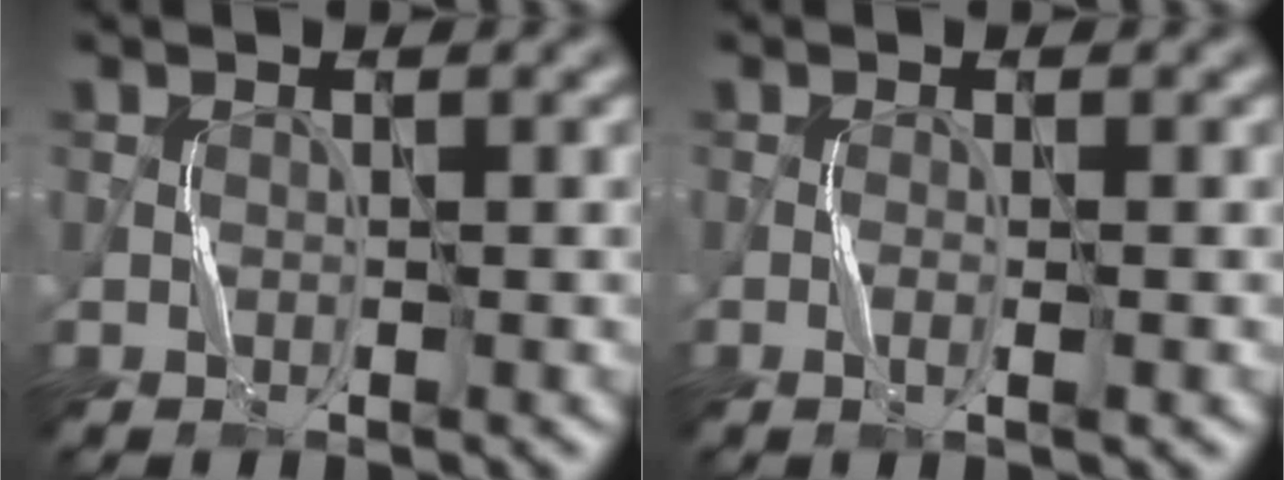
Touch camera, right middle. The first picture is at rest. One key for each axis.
{"total": 0.9, "fx": -0.3, "fy": -0.2, "fz": 0.8, "tx": -0.022, "ty": -0.001, "tz": -0.006}